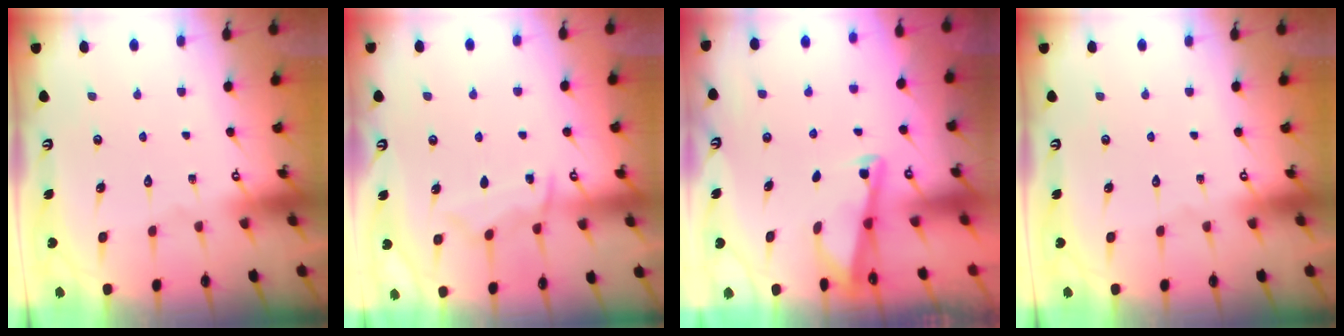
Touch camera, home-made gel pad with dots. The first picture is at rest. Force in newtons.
{"total": 8.0, "press": 8.0, "slide": 0.8}
{"total": 3.0, "press": 2.9, "slide": 0.3}
{"total": 0.0}